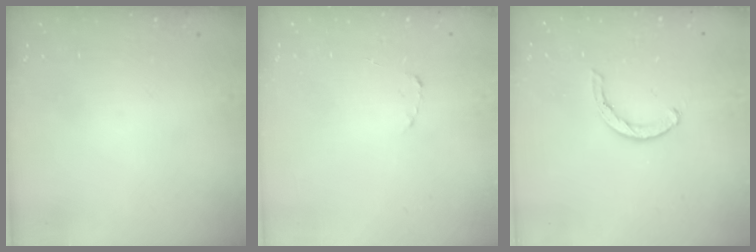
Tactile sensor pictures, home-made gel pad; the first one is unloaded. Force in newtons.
{"total": 1.8, "press": 1.7, "slide": 0.3}
{"total": 3.5, "press": 3.5, "slide": 0.3}